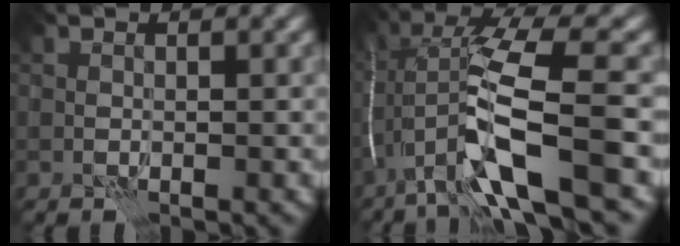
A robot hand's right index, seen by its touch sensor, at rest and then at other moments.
{"total": 11.1, "force": [-4.6, 2.2, 9.8], "torque": [-0.195, 0.007, -0.077]}